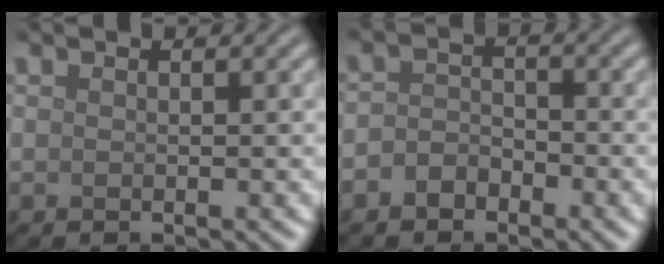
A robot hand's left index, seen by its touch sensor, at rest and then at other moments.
{"total": 2.2, "force": [-1.3, 1.5, 0.8], "torque": [-0.014, 0.007, -0.031]}